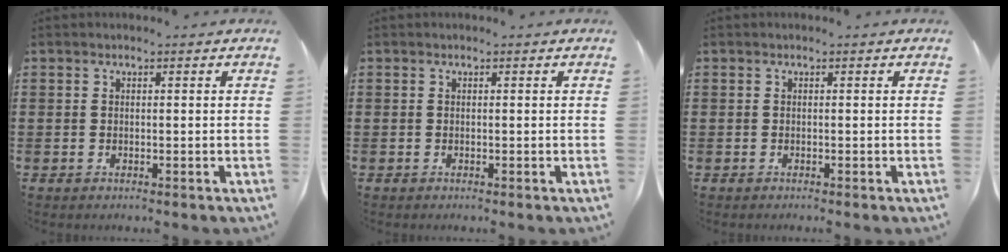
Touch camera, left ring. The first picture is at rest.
{"total": 0.0}
{"total": 0.0}